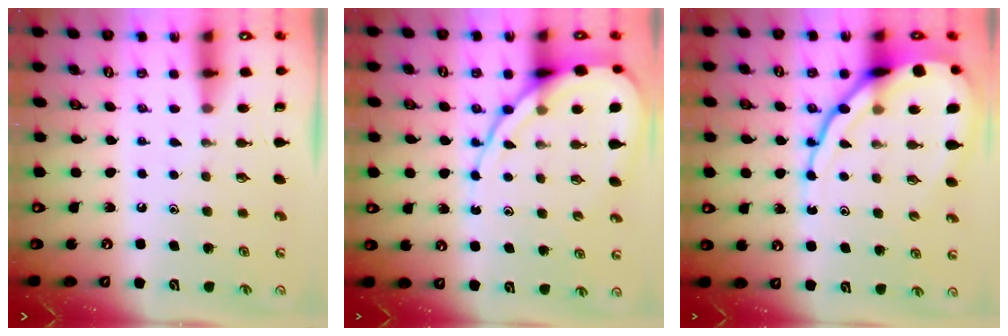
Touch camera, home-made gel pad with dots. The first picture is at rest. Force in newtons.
{"total": 12.6, "press": 12.6, "slide": 1.5}
{"total": 16.7, "press": 16.6, "slide": 1.6}